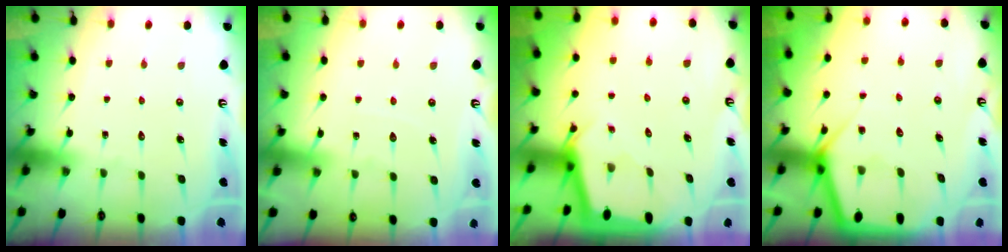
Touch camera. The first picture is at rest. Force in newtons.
{"total": 4.0, "press": 3.9, "slide": 0.5}
{"total": 2.3, "press": 2.3, "slide": 0.2}
{"total": 6.3, "press": 6.3, "slide": 0.5}